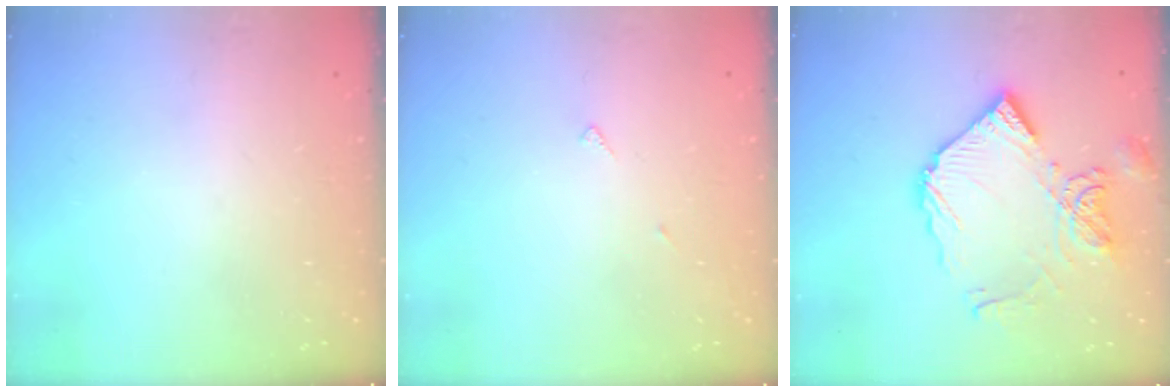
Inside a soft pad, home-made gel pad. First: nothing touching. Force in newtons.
{"total": 3.7, "press": 3.7, "slide": 0.3}
{"total": 15.1, "press": 15.0, "slide": 1.9}